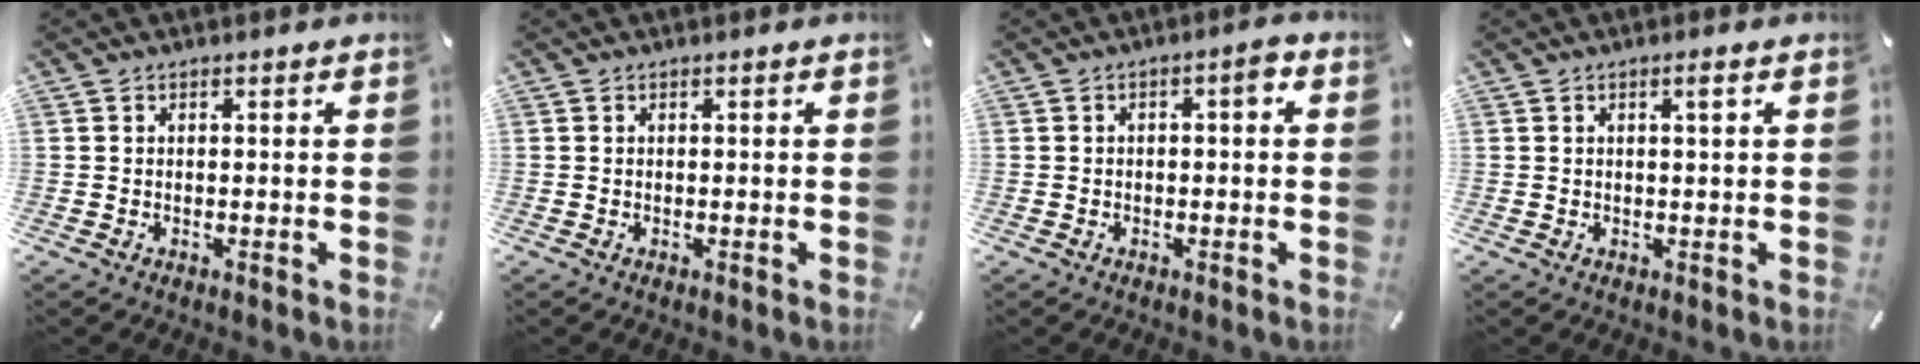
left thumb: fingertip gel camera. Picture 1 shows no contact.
{"total": 0.0}
{"total": 3.1, "force": [-0.3, 1.4, 2.7], "torque": [-0.045, 0.011, -0.011]}
{"total": 1.7, "force": [0.7, 0.1, 1.5], "torque": [-0.031, 0.000, 0.011]}